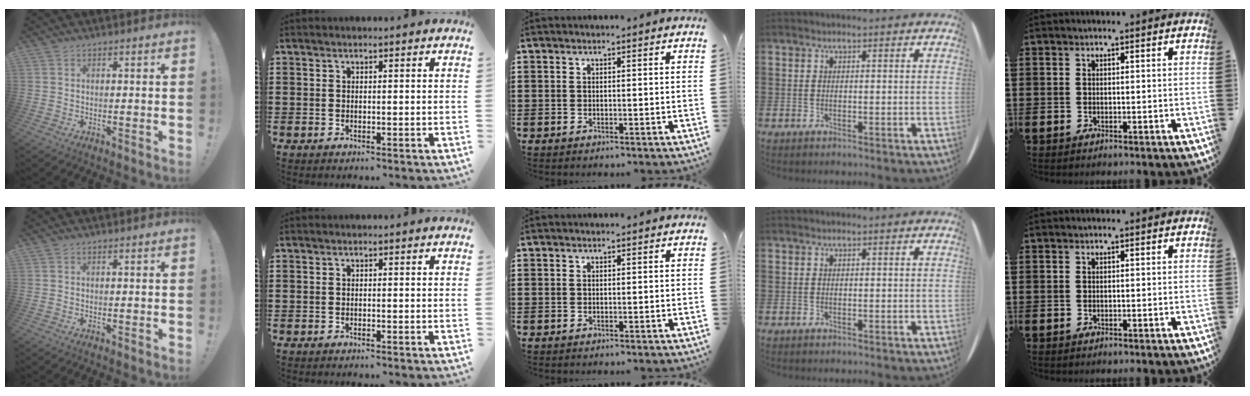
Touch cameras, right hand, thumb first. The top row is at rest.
{}